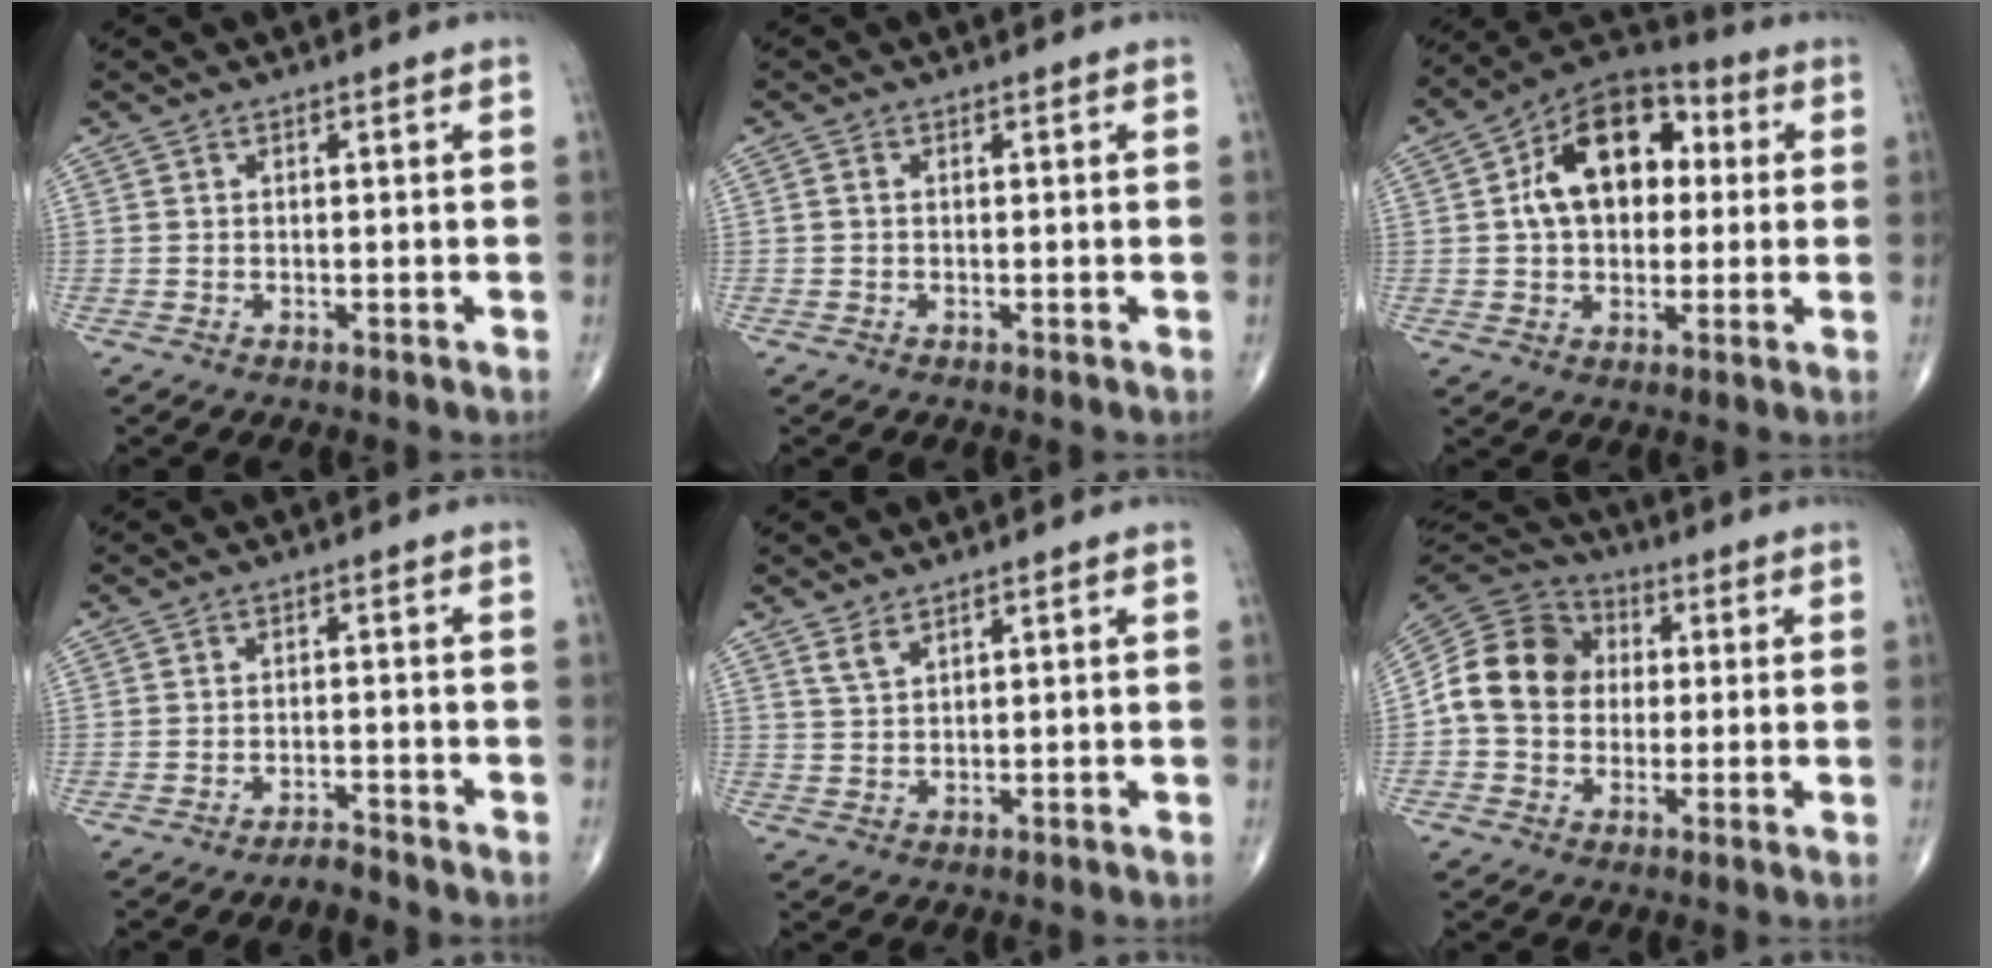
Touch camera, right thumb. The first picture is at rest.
{"total": 0.7, "force": [0.0, 0.5, 0.4], "torque": [-0.007, 0.000, -0.003]}
{"total": 16.5, "force": [2.6, 11.0, 12.1], "torque": [-0.152, 0.024, 0.032]}
{"total": 2.2, "force": [-2.1, 0.2, 0.3], "torque": [-0.008, 0.007, -0.038]}
{"total": 2.6, "force": [2.0, 0.9, 1.4], "torque": [-0.027, -0.010, 0.046]}
{"total": 13.7, "force": [0.8, 11.4, 7.6], "torque": [-0.122, 0.030, 0.005]}